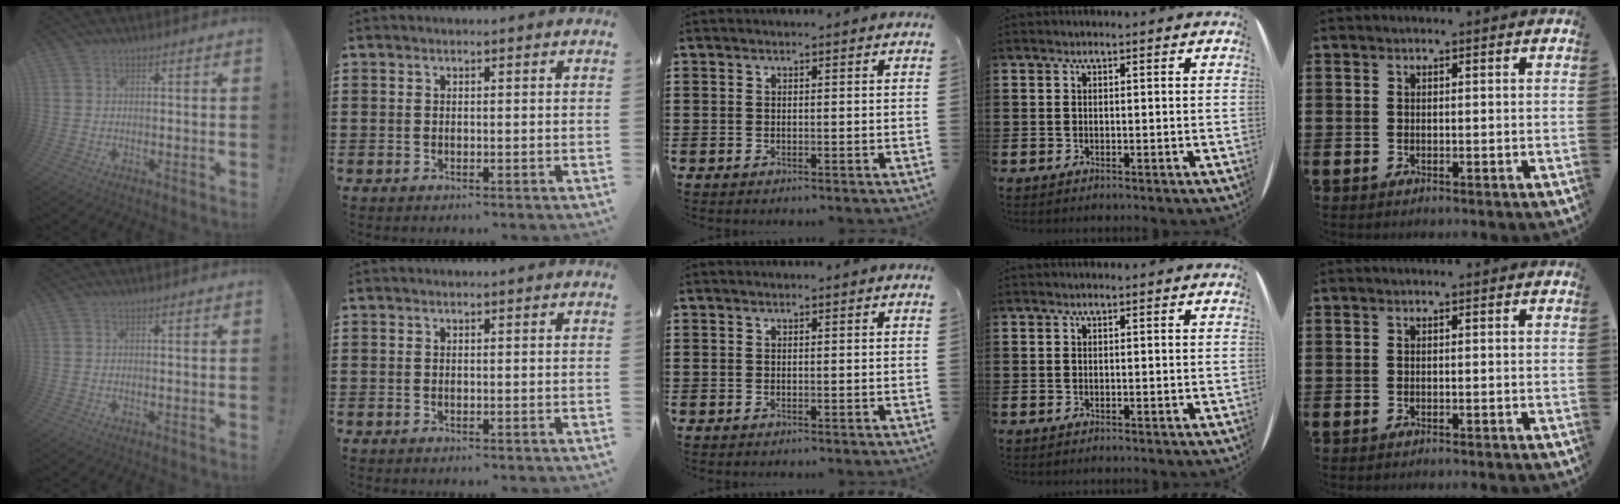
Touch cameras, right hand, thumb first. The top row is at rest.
{}